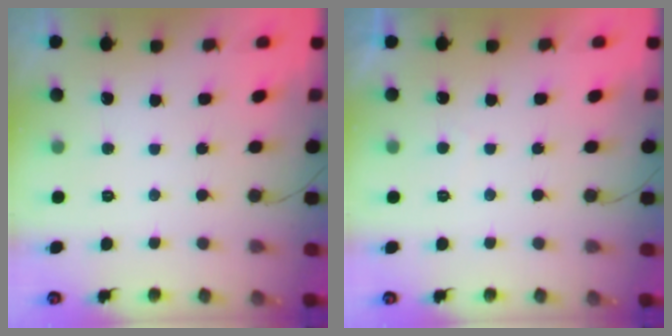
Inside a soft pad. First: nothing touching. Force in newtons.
{"total": 1.4, "press": 1.1, "slide": 0.8}